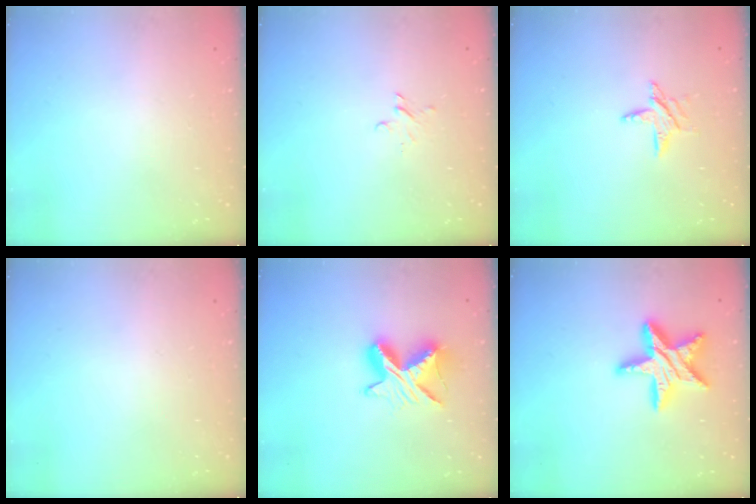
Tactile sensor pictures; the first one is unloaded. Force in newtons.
{"total": 2.2, "press": 2.2, "slide": 0.2}
{"total": 6.0, "press": 6.0, "slide": 0.5}
{"total": 0.0}
{"total": 10.2, "press": 10.1, "slide": 0.6}
{"total": 17.9, "press": 17.8, "slide": 1.7}